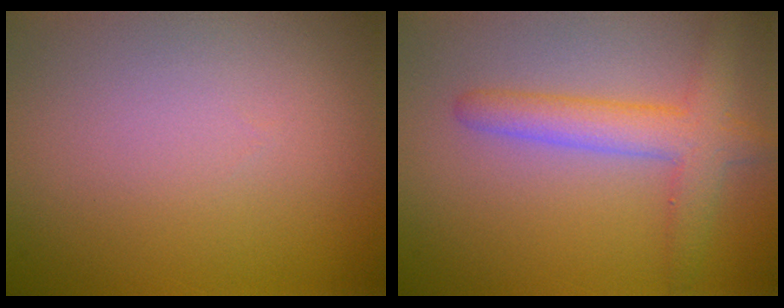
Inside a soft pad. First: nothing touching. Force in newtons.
{"total": 4.0, "press": 4.0, "slide": 0.3}